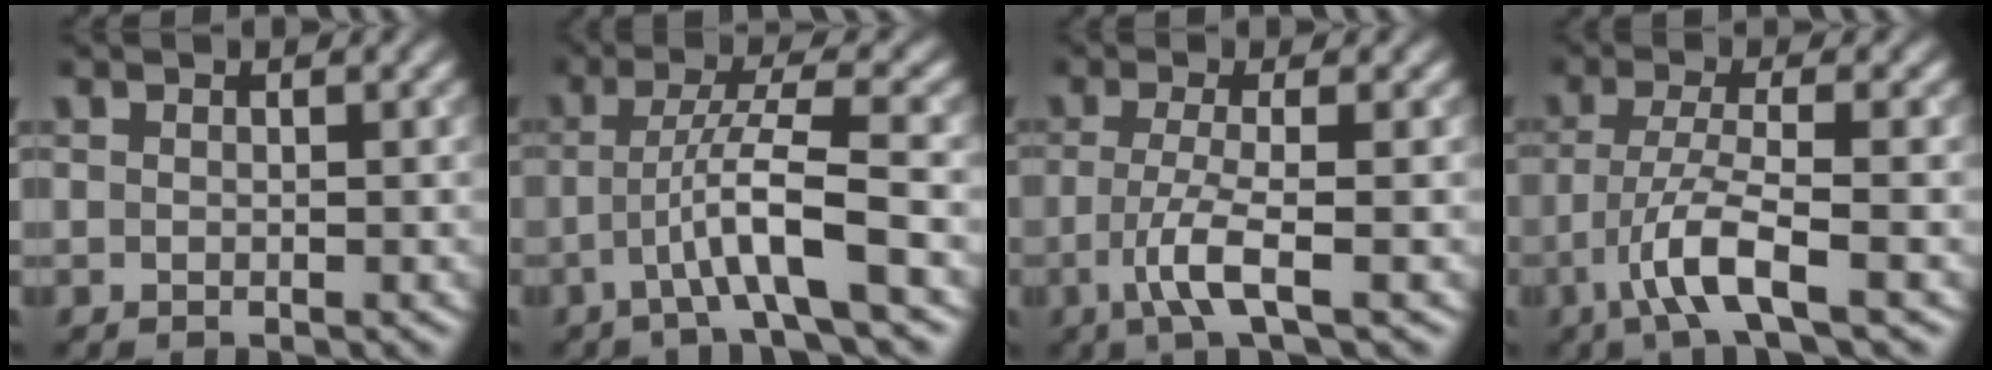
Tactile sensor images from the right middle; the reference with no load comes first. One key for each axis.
{"total": 5.4, "fx": -1.9, "fy": 0.5, "fz": 5.0, "tx": -0.086, "ty": 0.012, "tz": -0.042}
{"total": 3.9, "fx": -1.3, "fy": 0.7, "fz": 3.6, "tx": -0.070, "ty": -0.005, "tz": -0.032}
{"total": 4.7, "fx": -2.3, "fy": 0.8, "fz": 4.0, "tx": -0.077, "ty": -0.001, "tz": -0.053}